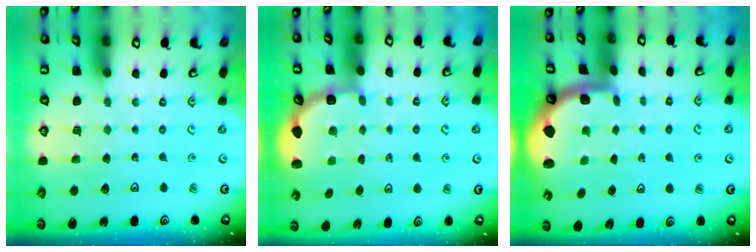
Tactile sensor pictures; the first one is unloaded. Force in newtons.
{"total": 3.0, "press": 2.3, "slide": 1.8}
{"total": 1.5, "press": 1.5, "slide": 0.3}